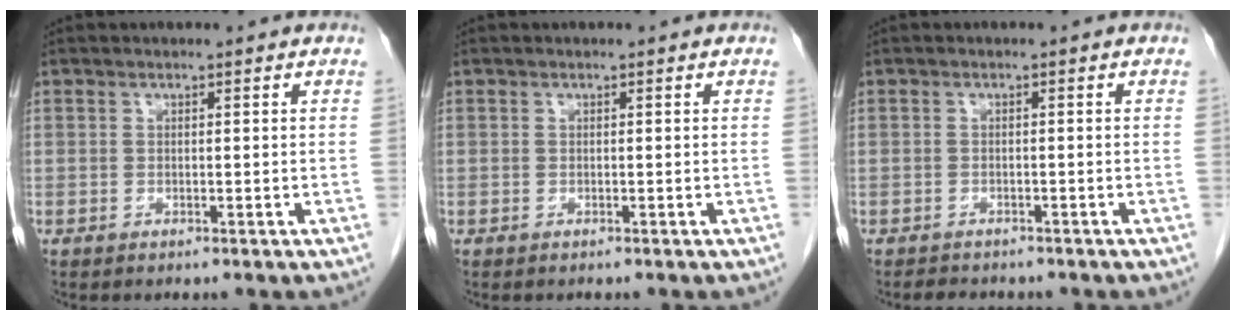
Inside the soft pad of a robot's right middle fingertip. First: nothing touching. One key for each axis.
{"total": 0.0}
{"total": 2.6, "fx": -2.3, "fy": 1.1, "fz": 0.6, "tx": -0.018, "ty": -0.004, "tz": -0.031}